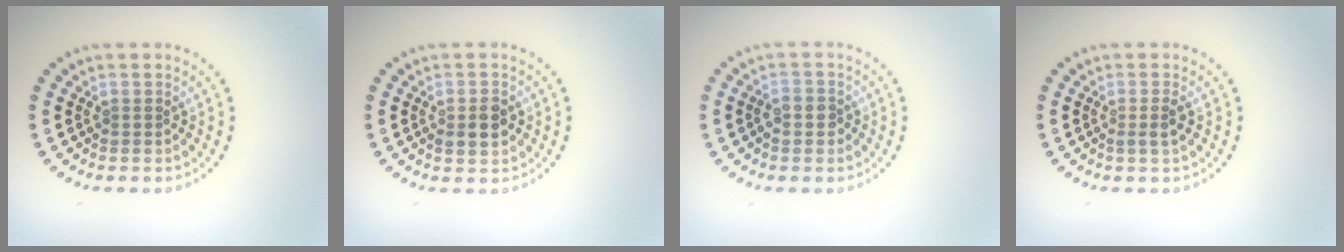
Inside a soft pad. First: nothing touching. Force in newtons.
{"total": 2.3, "press": 2.3, "slide": 0.2}
{"total": 1.9, "press": 1.8, "slide": 0.6}
{"total": 1.3, "press": 1.1, "slide": 0.7}